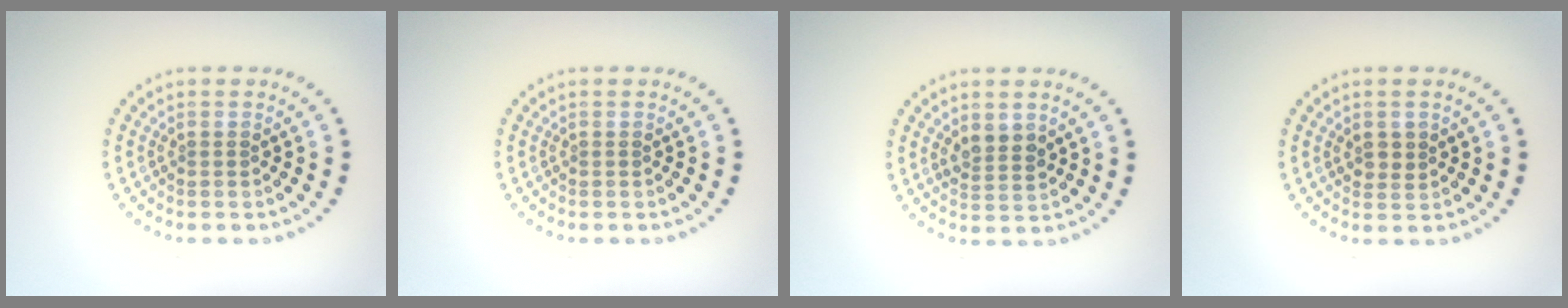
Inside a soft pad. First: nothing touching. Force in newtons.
{"total": 0.0}
{"total": 2.1, "press": 2.0, "slide": 0.8}
{"total": 1.3, "press": 1.3, "slide": 0.3}